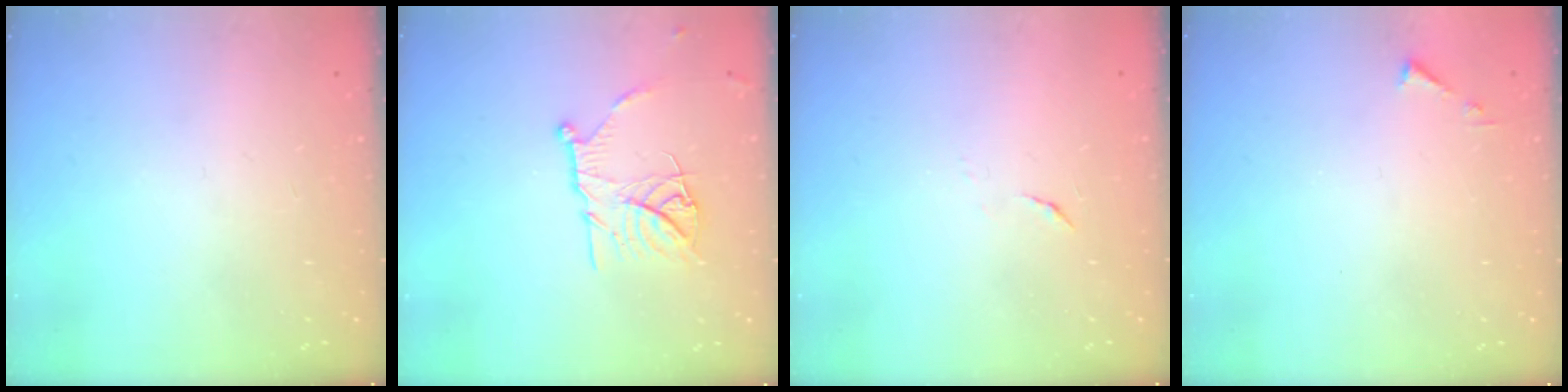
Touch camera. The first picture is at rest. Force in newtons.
{"total": 12.8, "press": 12.8, "slide": 1.1}
{"total": 3.9, "press": 3.9, "slide": 0.4}
{"total": 3.2, "press": 3.2, "slide": 0.4}